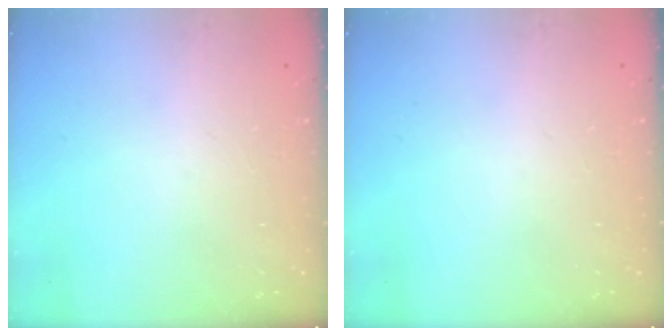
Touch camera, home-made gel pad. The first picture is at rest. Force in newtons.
{"total": 0.0}